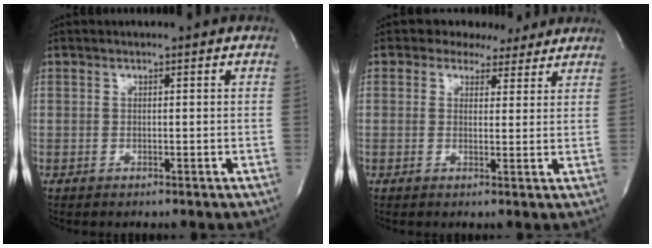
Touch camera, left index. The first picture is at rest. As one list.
[{"total": 5.3, "force": [4.5, 2.9, 0.7], "torque": [-0.007, 0.002, 0.047]}]